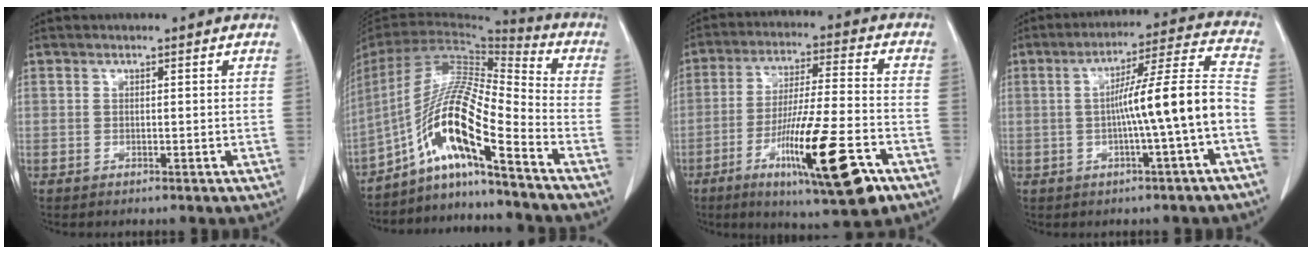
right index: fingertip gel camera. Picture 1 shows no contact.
{"total": 13.7, "force": [-8.9, 0.0, 10.5], "torque": [-0.199, 0.012, -0.167]}
{"total": 17.9, "force": [-8.3, 1.4, 15.8], "torque": [-0.264, -0.031, -0.136]}
{"total": 12.0, "force": [-2.5, -0.8, 11.8], "torque": [-0.184, 0.021, -0.040]}